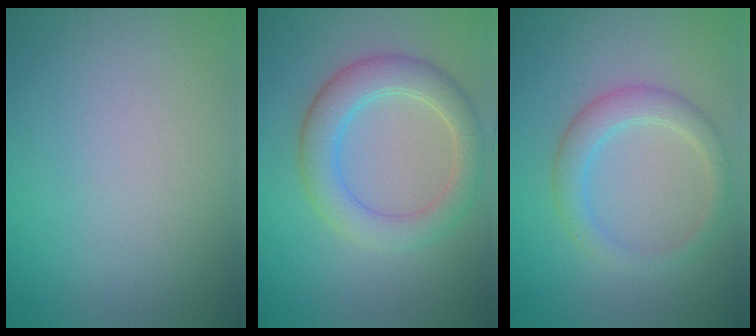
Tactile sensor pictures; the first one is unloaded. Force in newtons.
{"total": 4.7, "press": 4.7, "slide": 0.1}
{"total": 2.9, "press": 2.9, "slide": 0.4}